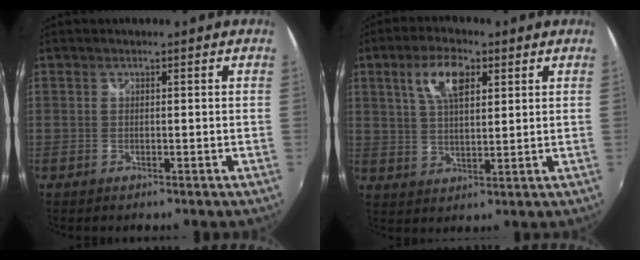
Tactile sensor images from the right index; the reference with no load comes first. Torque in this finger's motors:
{"motor_torque": [0.76, 0.58, 0.32, 0.12]}